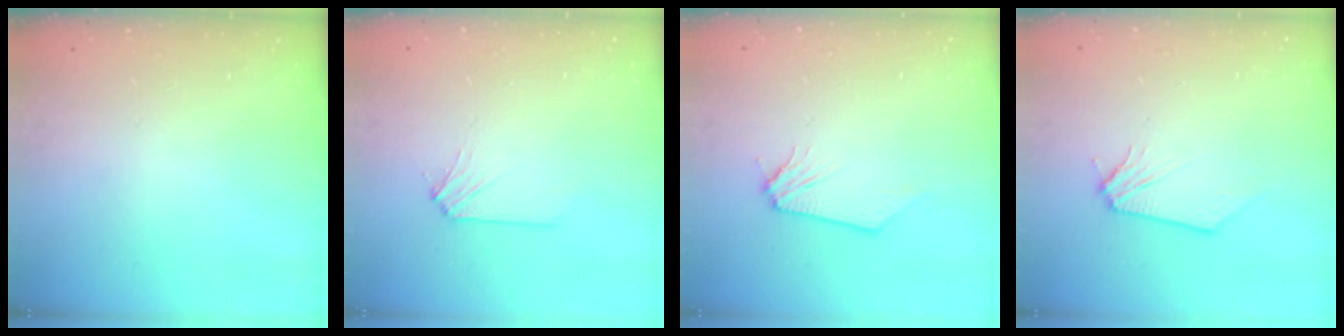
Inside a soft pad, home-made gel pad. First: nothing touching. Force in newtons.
{"total": 2.1, "press": 2.1, "slide": 0.4}
{"total": 0.0}
{"total": 0.0}